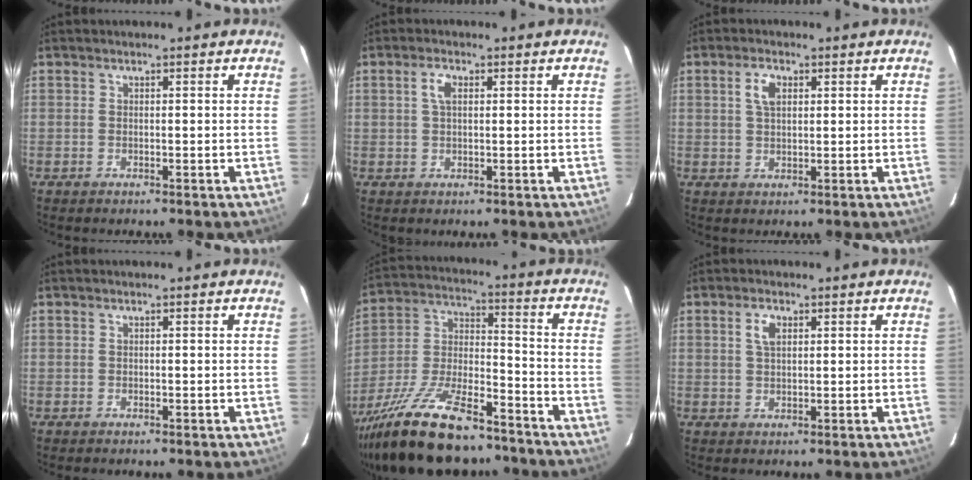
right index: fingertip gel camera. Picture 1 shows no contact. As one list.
[{"total": 2.7, "force": [0.8, 1.3, 2.2], "torque": [-0.046, 0.008, 0.014]}, {"total": 3.7, "force": [1.3, 2.1, 2.8], "torque": [-0.054, 0.008, 0.025]}, {"total": 0.0}, {"total": 24.3, "force": [-18.0, 8.2, 14.2], "torque": [-0.285, -0.020, -0.291]}, {"total": 3.0, "force": [1.2, 1.6, 2.3], "torque": [-0.044, 0.006, 0.022]}]